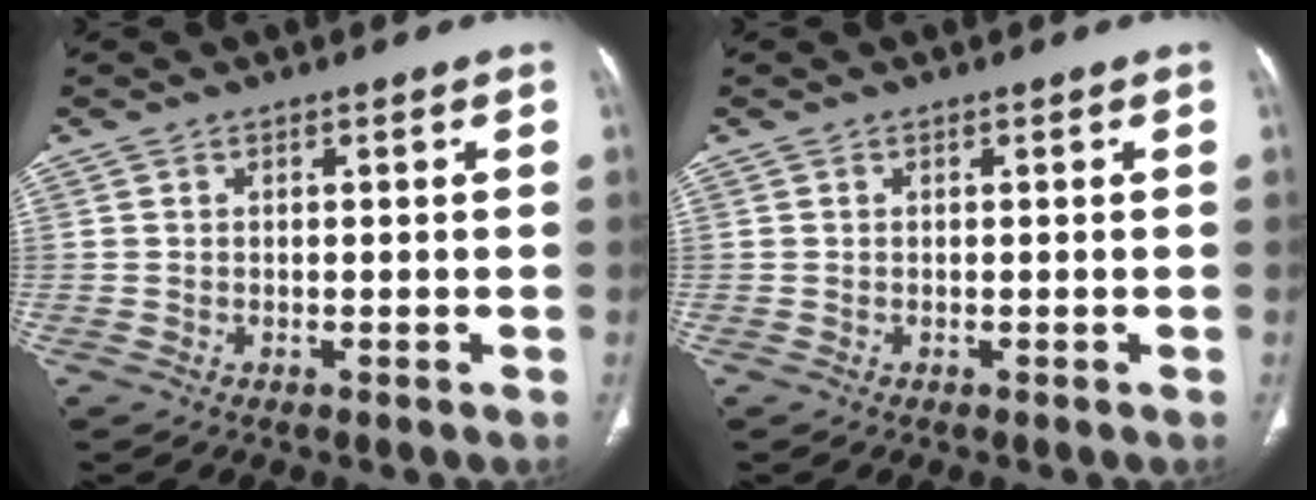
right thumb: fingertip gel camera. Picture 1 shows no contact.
{"total": 0.0}